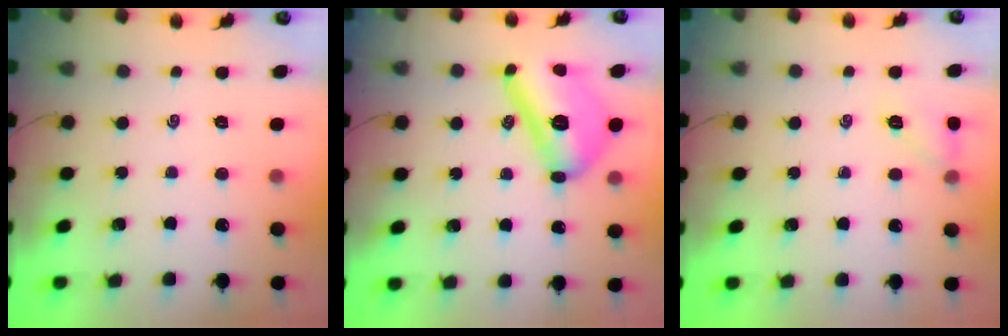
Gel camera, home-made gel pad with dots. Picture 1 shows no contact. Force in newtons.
{"total": 17.7, "press": 17.7, "slide": 1.1}
{"total": 8.0, "press": 7.8, "slide": 1.7}